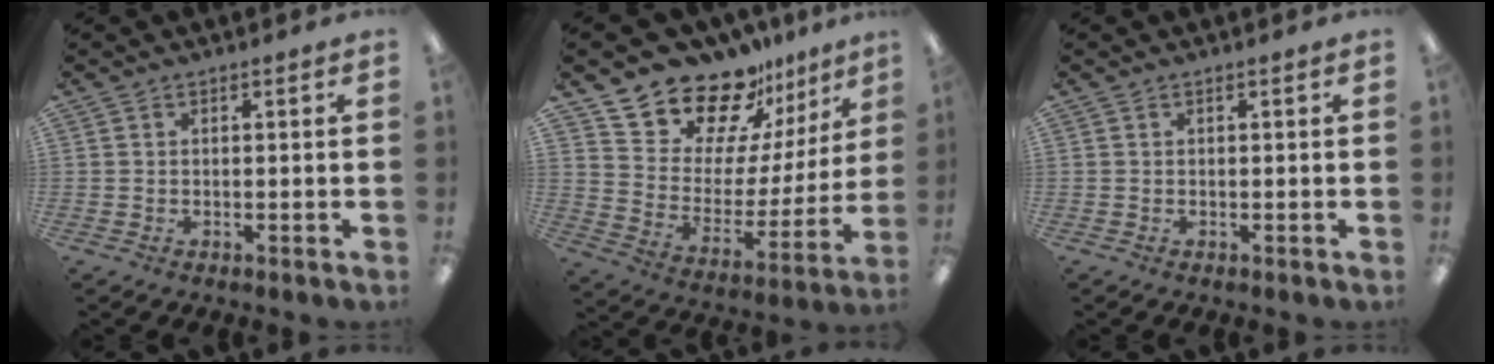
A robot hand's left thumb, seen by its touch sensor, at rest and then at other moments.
{"total": 17.9, "force": [15.7, 7.8, 3.7], "torque": [-0.088, -0.135, 0.286]}
{"total": 0.0}